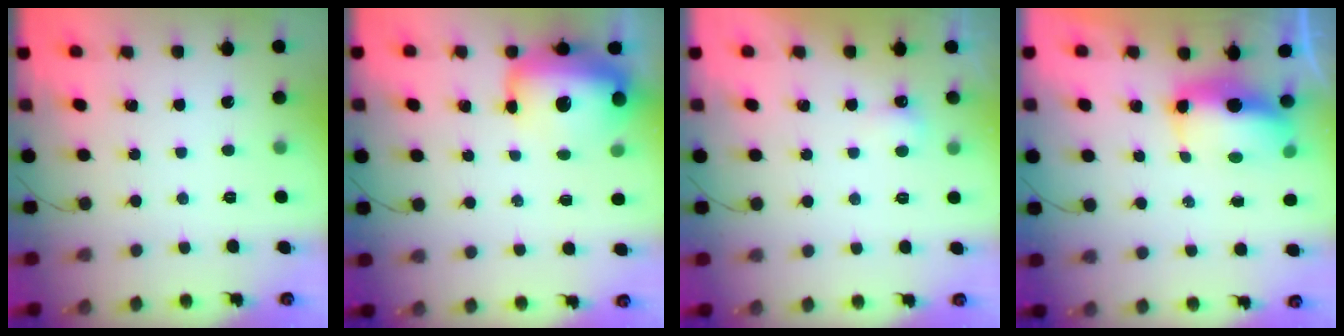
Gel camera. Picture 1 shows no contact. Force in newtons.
{"total": 24.4, "press": 21.3, "slide": 11.9}
{"total": 3.1, "press": 3.0, "slide": 0.7}
{"total": 8.2, "press": 8.1, "slide": 1.0}